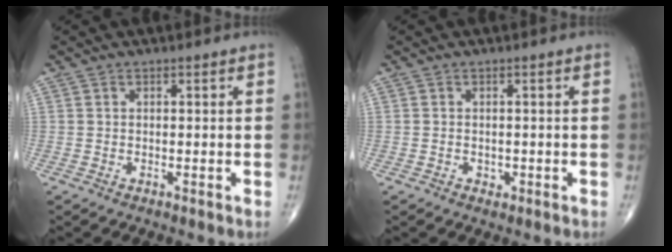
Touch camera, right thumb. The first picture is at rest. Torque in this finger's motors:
{"motor_torque": [-0.27, 0.07, -0.20, -0.04, 0.05]}